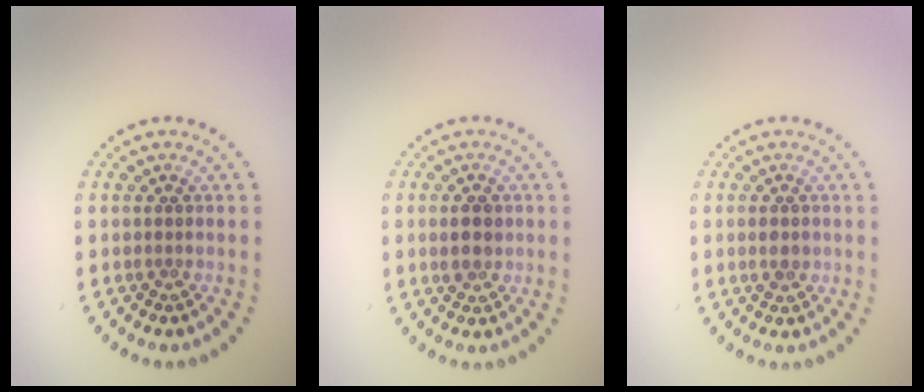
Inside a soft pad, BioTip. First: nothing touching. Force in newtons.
{"total": 2.2, "press": 2.2, "slide": 0.1}
{"total": 1.4, "press": 1.4, "slide": 0.1}